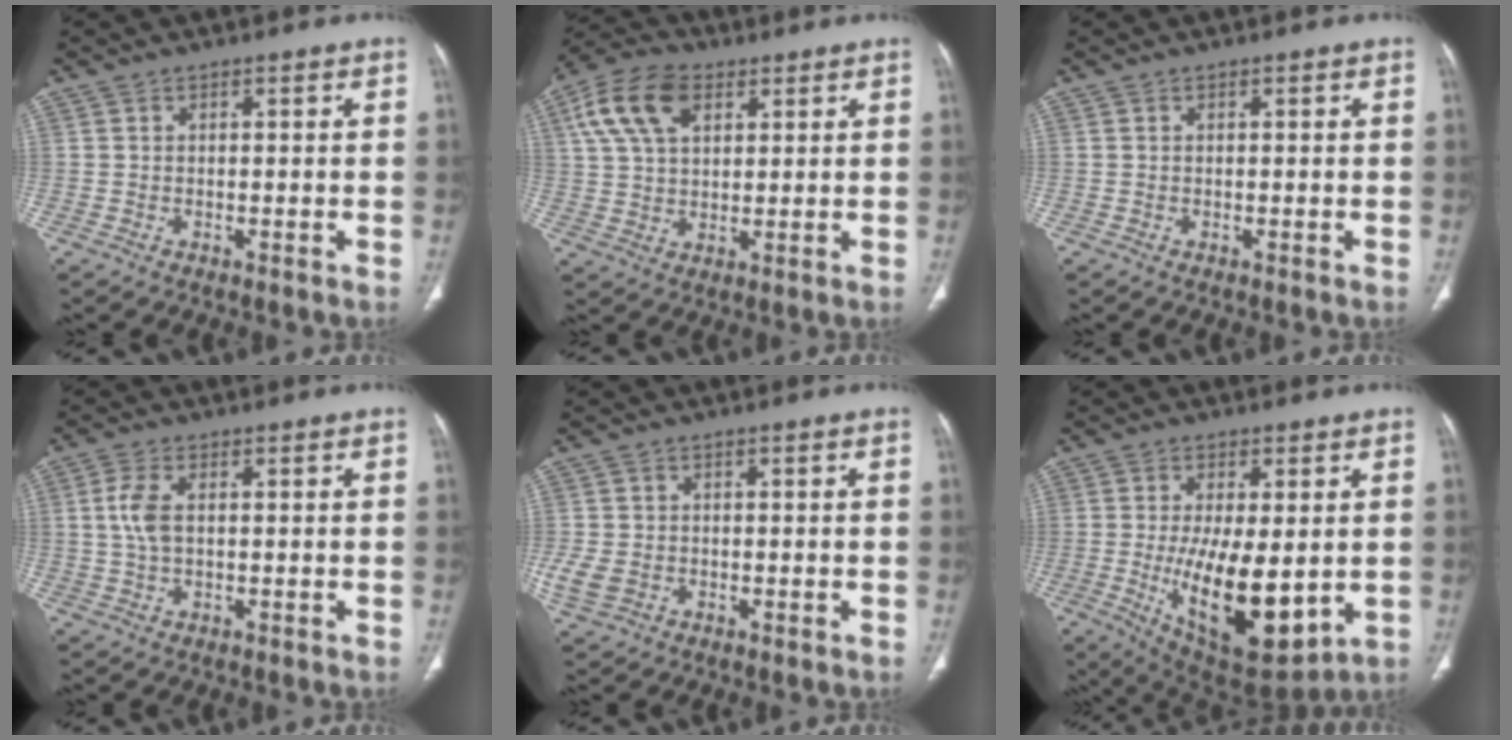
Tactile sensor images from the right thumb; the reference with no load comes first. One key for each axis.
{"total": 12.2, "fx": 4.9, "fy": 7.4, "fz": 8.4, "tx": -0.158, "ty": 0.007, "tz": 0.090}
{"total": 0.0}
{"total": 5.0, "fx": 0.5, "fy": 2.7, "fz": 4.1, "tx": -0.101, "ty": 0.007, "tz": 0.009}
{"total": 4.9, "fx": -1.1, "fy": 3.8, "fz": 2.9, "tx": -0.068, "ty": 0.003, "tz": -0.014}
{"total": 17.3, "fx": -2.1, "fy": 7.3, "fz": 15.5, "tx": -0.246, "ty": -0.030, "tz": -0.011}